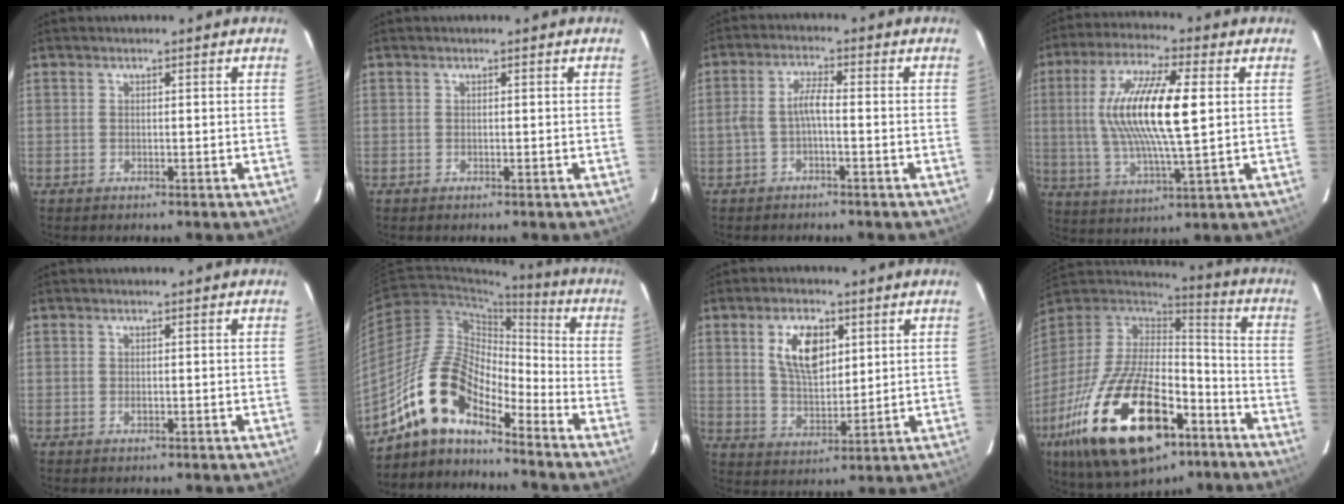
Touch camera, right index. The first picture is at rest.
{"total": 0.0}
{"total": 3.6, "force": [-1.3, 0.7, 3.3], "torque": [-0.075, 0.011, -0.024]}
{"total": 16.8, "force": [2.3, 3.6, 16.2], "torque": [-0.309, 0.006, 0.042]}
{"total": 0.6, "force": [-0.1, 0.4, 0.4], "torque": [-0.006, 0.001, 0.000]}
{"total": 14.1, "force": [-10.8, 5.0, 7.6], "torque": [-0.134, 0.013, -0.218]}
{"total": 9.6, "force": [3.7, 5.0, 7.4], "torque": [-0.136, 0.009, 0.073]}
{"total": 31.8, "force": [-16.5, 14.8, 22.9], "torque": [-0.442, -0.030, -0.258]}